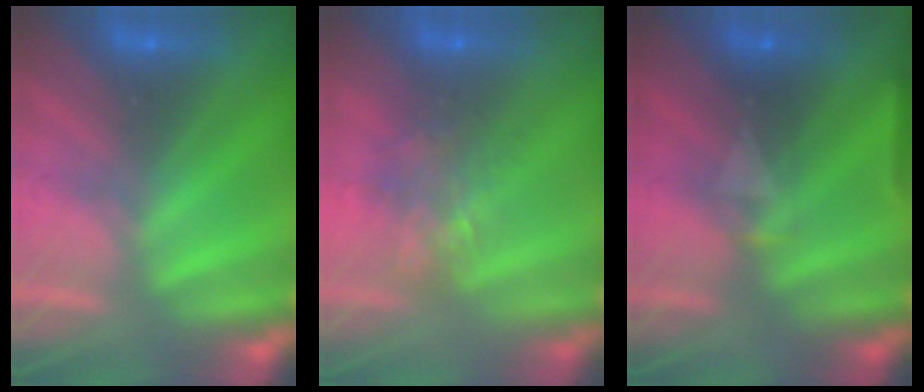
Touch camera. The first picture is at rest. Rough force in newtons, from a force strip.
{"total": 4.4}
{"total": 6.9}